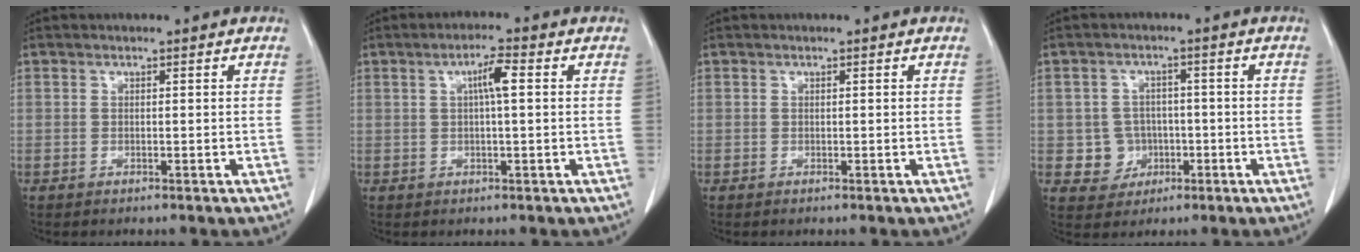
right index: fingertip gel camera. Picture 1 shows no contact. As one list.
[{"total": 3.7, "force": [0.8, 0.3, 3.6], "torque": [-0.063, 0.007, 0.012]}, {"total": 0.0}, {"total": 5.0, "force": [-0.9, 4.9, 0.7], "torque": [-0.002, 0.011, -0.007]}]